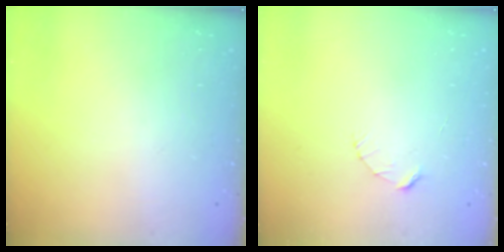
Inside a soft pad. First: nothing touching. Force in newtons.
{"total": 2.7, "press": 2.7, "slide": 0.3}